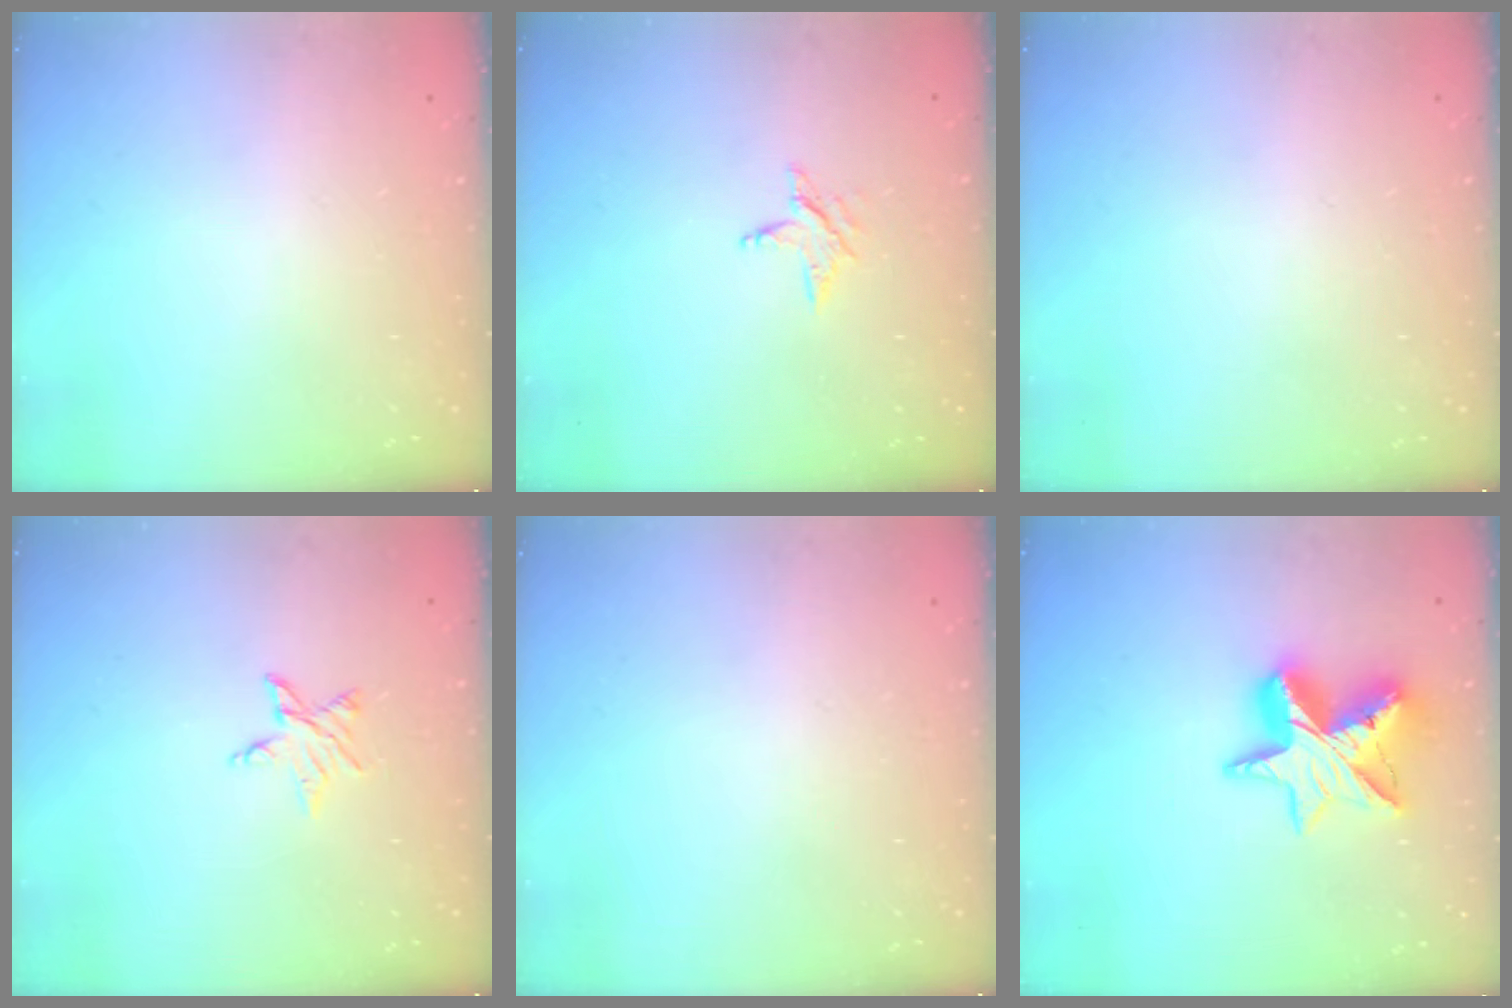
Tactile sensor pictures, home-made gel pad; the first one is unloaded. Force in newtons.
{"total": 3.1, "press": 3.1, "slide": 0.3}
{"total": 0.0}
{"total": 5.2, "press": 5.2, "slide": 0.6}
{"total": 0.0}
{"total": 14.7, "press": 14.6, "slide": 1.5}